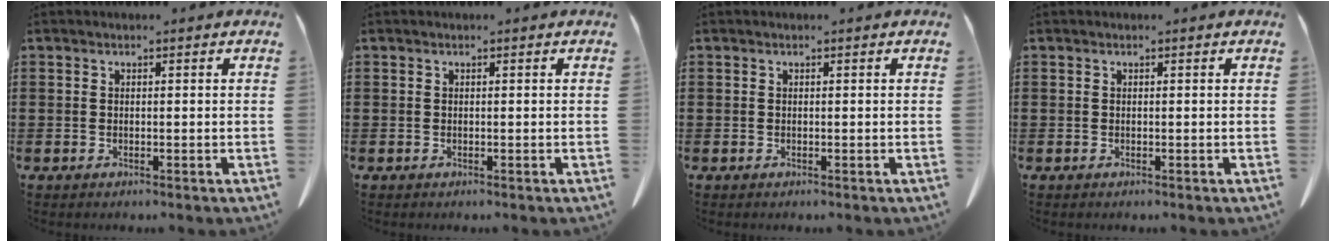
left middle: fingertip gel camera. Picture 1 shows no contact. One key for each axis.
{"total": 0.0}
{"total": 0.0}
{"total": 0.0}